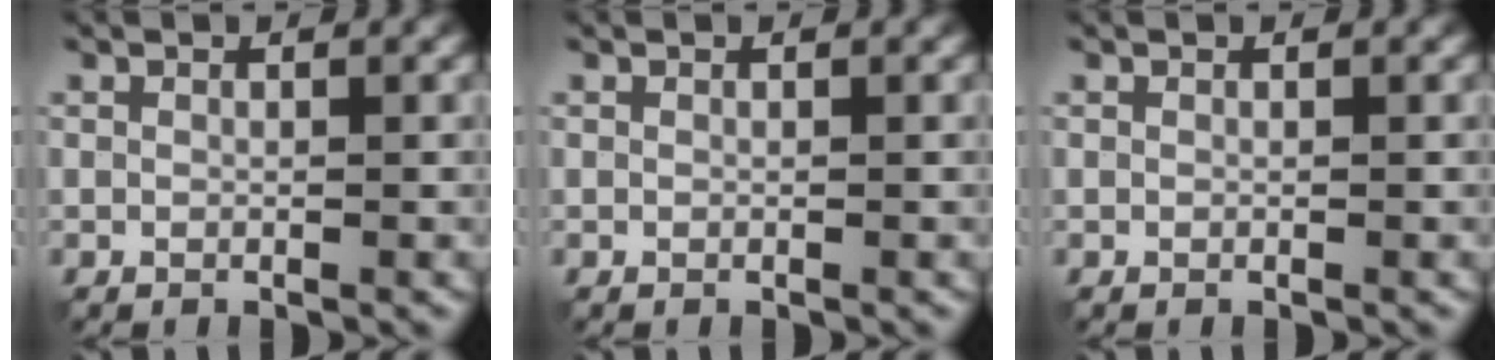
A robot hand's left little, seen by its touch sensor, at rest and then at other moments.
{"total": 0.0}
{"total": 0.0}